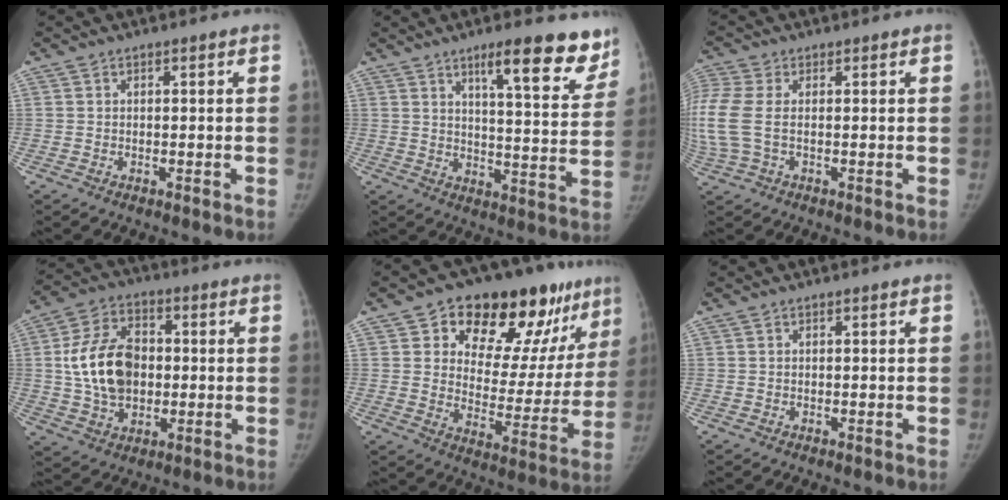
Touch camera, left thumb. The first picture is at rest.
{"total": 14.8, "force": [10.2, 3.6, 10.1], "torque": [-0.090, -0.061, 0.137]}
{"total": 8.2, "force": [0.2, 4.6, 6.8], "torque": [-0.203, 0.010, 0.005]}
{"total": 14.6, "force": [0.5, 10.5, 10.2], "torque": [-0.158, 0.015, 0.012]}
{"total": 23.6, "force": [14.0, 12.1, 14.6], "torque": [-0.141, -0.035, 0.206]}
{"total": 0.0}